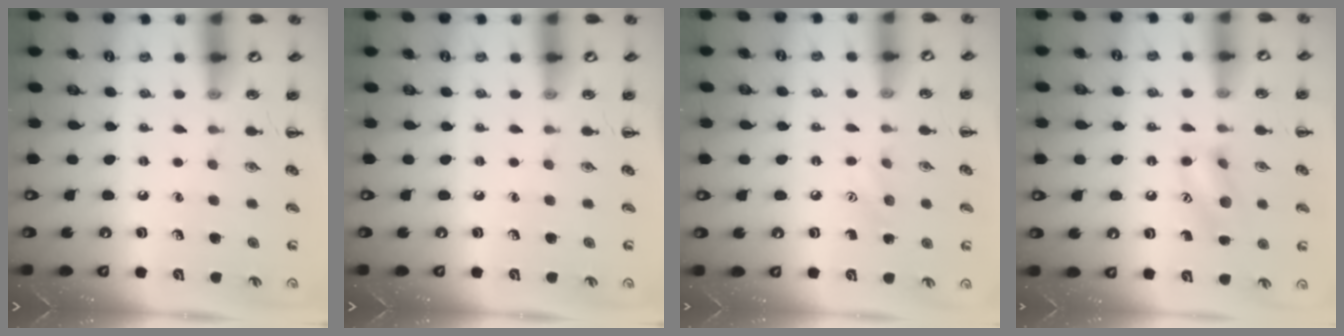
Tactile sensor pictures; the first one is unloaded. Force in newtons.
{"total": 0.0}
{"total": 6.5, "press": 6.3, "slide": 1.7}
{"total": 11.0, "press": 10.9, "slide": 1.1}